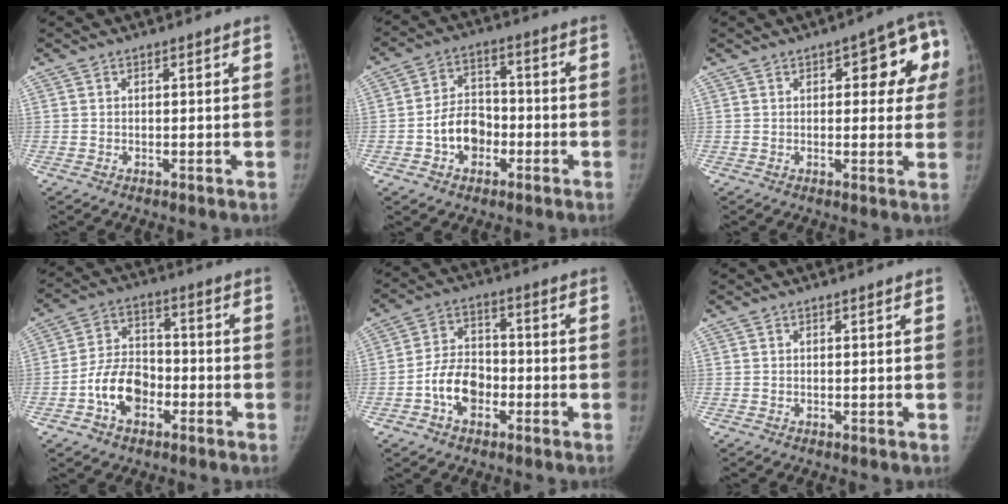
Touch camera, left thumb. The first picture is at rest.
{"total": 8.8, "force": [-2.8, 6.6, 5.0], "torque": [-0.055, 0.030, -0.053]}
{"total": 10.9, "force": [2.9, 4.8, 9.4], "torque": [-0.065, 0.011, 0.027]}
{"total": 10.1, "force": [-4.1, 6.9, 6.2], "torque": [-0.092, 0.033, -0.077]}
{"total": 8.9, "force": [-3.3, 6.1, 5.5], "torque": [-0.079, 0.030, -0.066]}
{"total": 0.0}